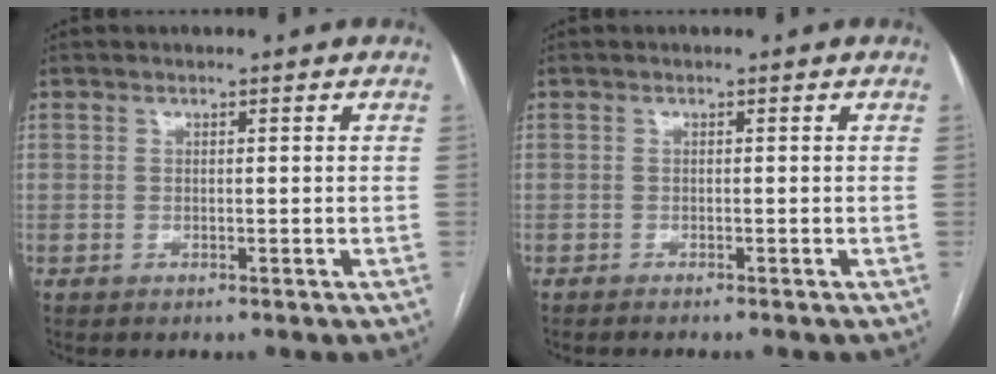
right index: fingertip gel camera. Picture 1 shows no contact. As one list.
[{"total": 1.7, "force": [-1.5, -0.1, 0.8], "torque": [-0.009, 0.000, -0.019]}]